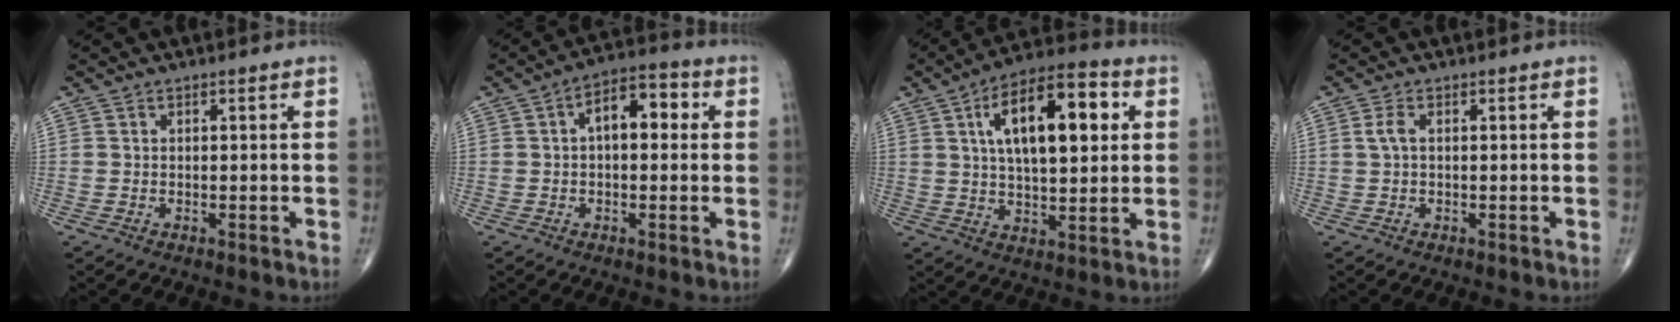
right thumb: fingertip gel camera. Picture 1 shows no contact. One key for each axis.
{"total": 8.5, "fx": 1.4, "fy": 4.6, "fz": 7.1, "tx": -0.087, "ty": 0.028, "tz": 0.012}
{"total": 17.6, "fx": 4.8, "fy": 7.7, "fz": 15.1, "tx": -0.222, "ty": 0.009, "tz": 0.072}
{"total": 1.9, "fx": 0.3, "fy": 0.9, "fz": 1.7, "tx": -0.043, "ty": 0.004, "tz": 0.006}